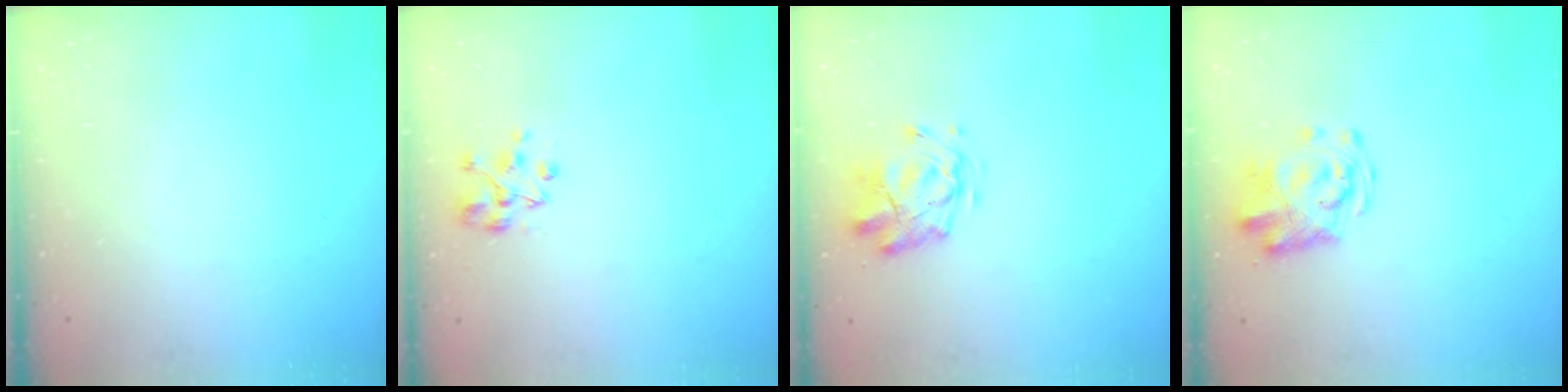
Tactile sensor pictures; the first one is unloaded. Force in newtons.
{"total": 3.6, "press": 3.6, "slide": 0.4}
{"total": 2.9, "press": 2.5, "slide": 1.5}
{"total": 4.9, "press": 4.9, "slide": 0.4}